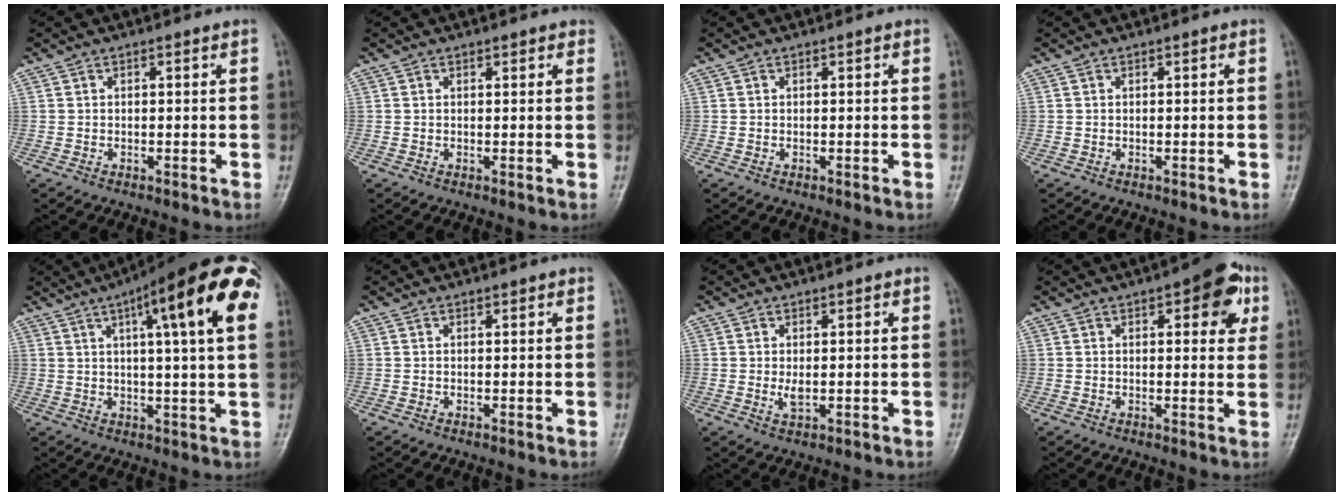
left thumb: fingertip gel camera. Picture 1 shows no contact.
{"total": 1.1, "force": [0.8, 0.6, 0.5], "torque": [0.000, -0.002, 0.005]}
{"total": 0.0}
{"total": 0.0}
{"total": 19.8, "force": [7.7, 3.7, 17.8], "torque": [-0.247, 0.008, 0.099]}
{"total": 0.7, "force": [0.4, 0.3, 0.4], "torque": [-0.003, 0.000, 0.003]}
{"total": 2.6, "force": [0.2, 1.3, 2.3], "torque": [-0.037, -0.002, 0.006]}
{"total": 8.8, "force": [3.7, 3.7, 7.0], "torque": [-0.056, -0.005, 0.037]}